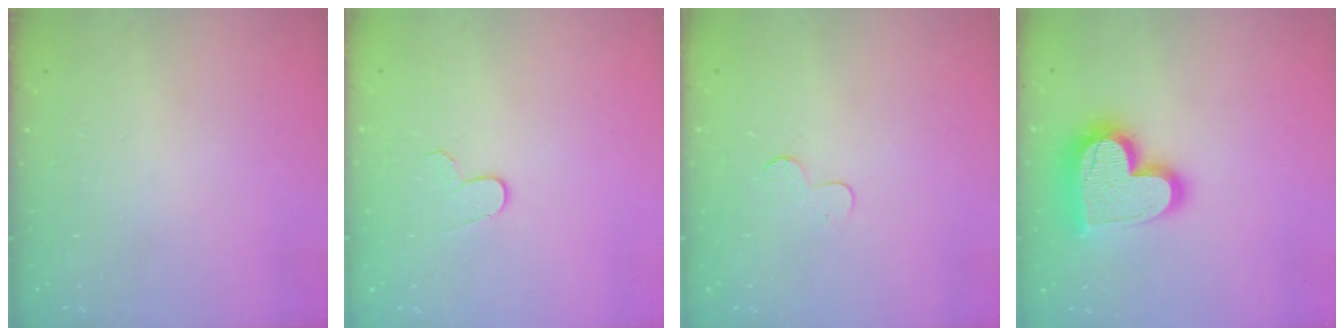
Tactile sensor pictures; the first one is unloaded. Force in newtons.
{"total": 4.5, "press": 4.5, "slide": 0.3}
{"total": 4.4, "press": 4.4, "slide": 0.4}
{"total": 20.0, "press": 19.9, "slide": 1.4}